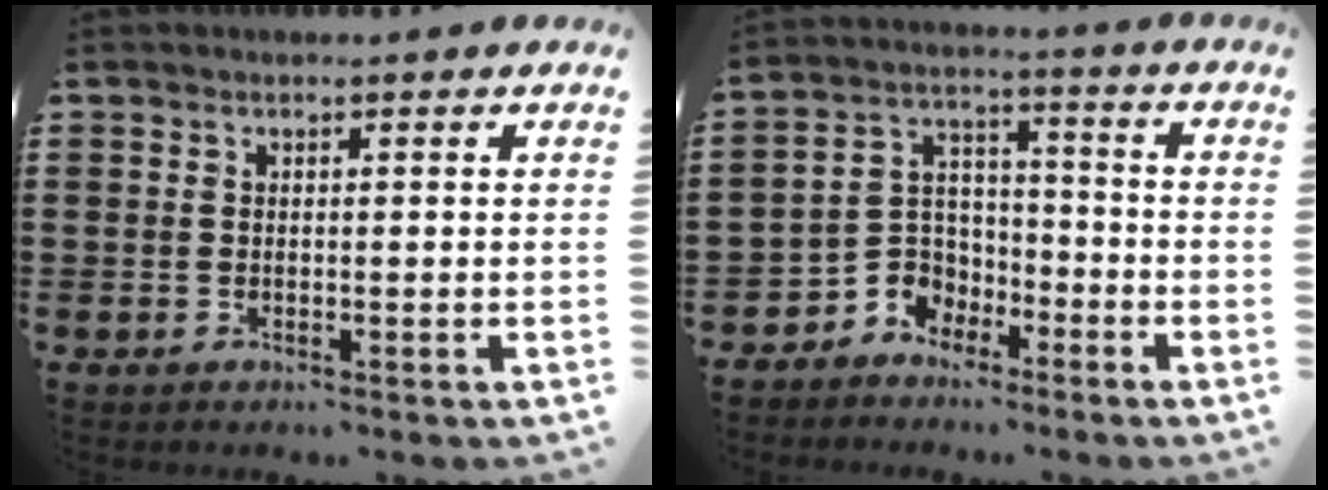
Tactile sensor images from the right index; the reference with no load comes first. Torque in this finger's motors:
{"motor_torque": [-0.29, 0.97, 0.13, 0.01]}